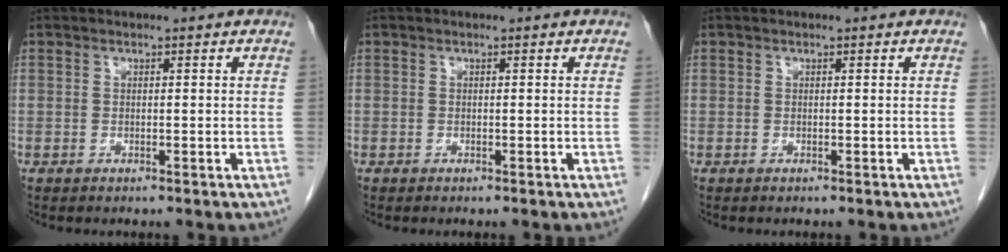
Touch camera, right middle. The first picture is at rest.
{"total": 0.0}
{"total": 0.0}